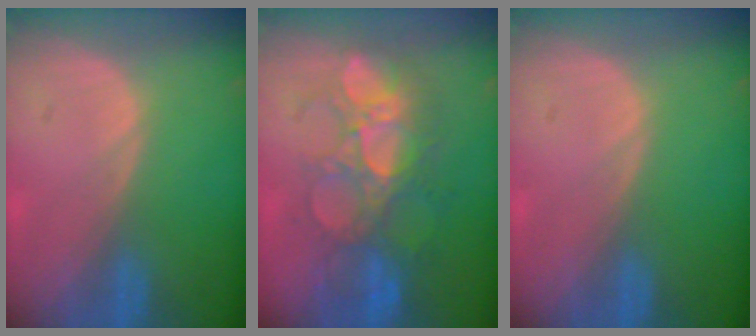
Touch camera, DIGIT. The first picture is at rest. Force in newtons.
{"total": 9.3, "press": 9.0, "slide": 2.6}
{"total": 0.0}